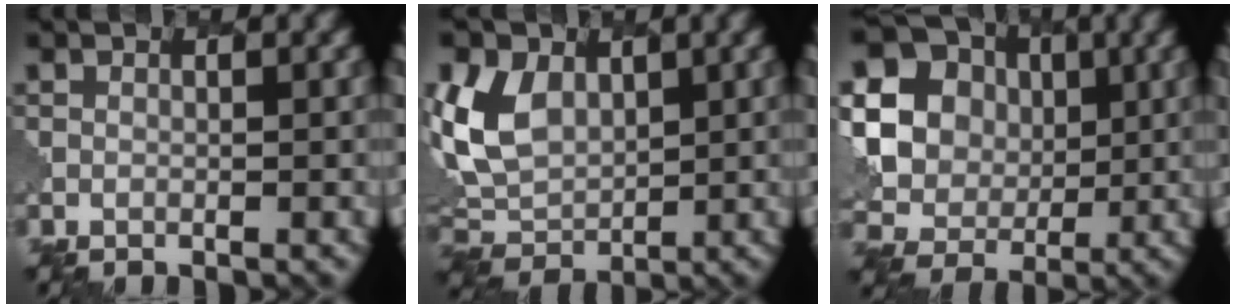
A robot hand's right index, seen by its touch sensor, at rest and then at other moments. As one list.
[{"total": 6.6, "force": [1.7, 4.8, 4.1], "torque": [-0.102, 0.001, 0.021]}, {"total": 16.5, "force": [4.2, 14.8, 6.0], "torque": [-0.177, 0.023, 0.062]}]